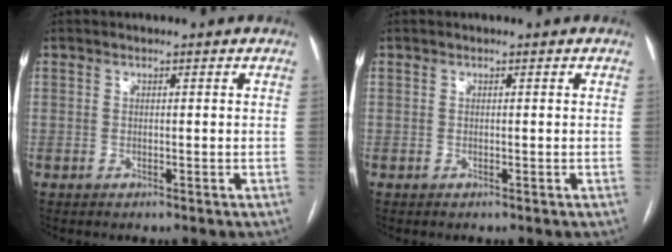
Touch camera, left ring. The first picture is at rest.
{"total": 0.0}